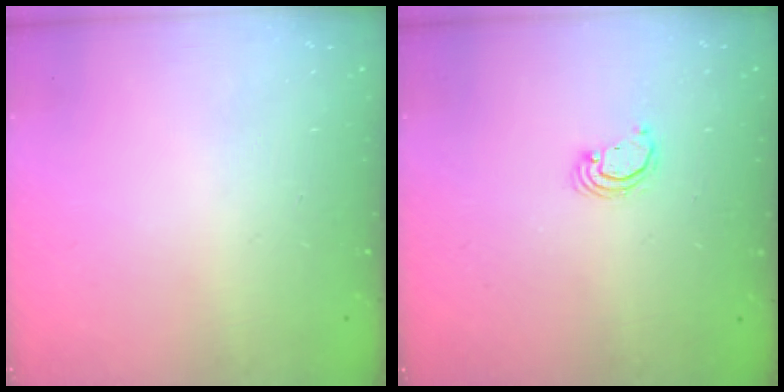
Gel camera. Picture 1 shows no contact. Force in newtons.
{"total": 2.7, "press": 2.7, "slide": 0.1}